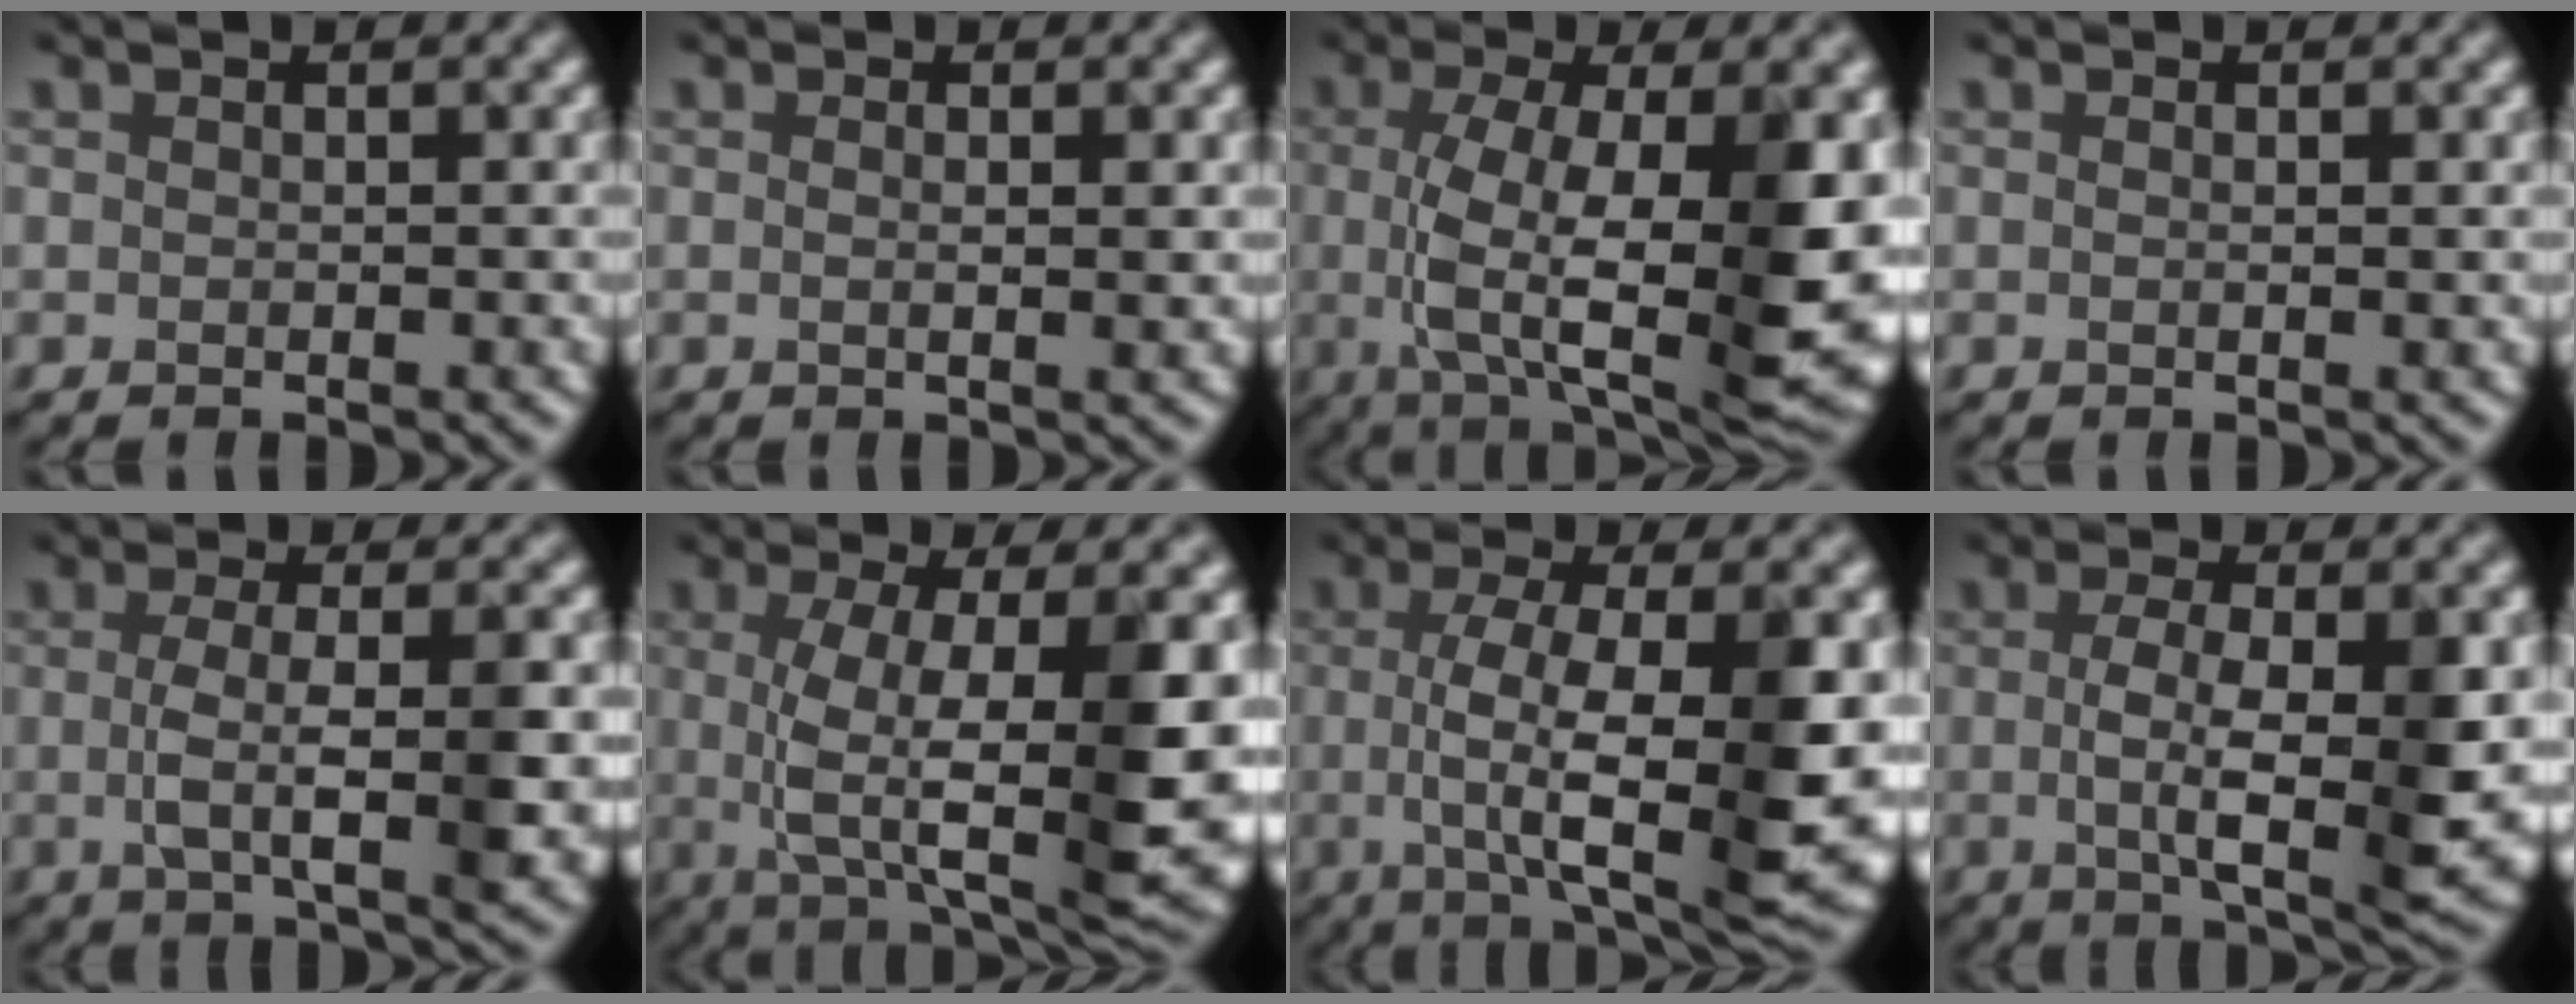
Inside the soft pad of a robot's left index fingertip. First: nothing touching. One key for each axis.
{"total": 1.2, "fx": 0.1, "fy": 0.2, "fz": 1.2, "tx": -0.021, "ty": -0.001, "tz": 0.000}
{"total": 13.2, "fx": -0.7, "fy": 5.0, "fz": 12.2, "tx": -0.194, "ty": -0.021, "tz": -0.011}
{"total": 0.6, "fx": 0.1, "fy": 0.1, "fz": 0.6, "tx": -0.009, "ty": 0.000, "tz": 0.000}
{"total": 6.3, "fx": -0.5, "fy": 1.8, "fz": 6.1, "tx": -0.109, "ty": -0.008, "tz": -0.005}
{"total": 13.4, "fx": -0.2, "fy": 4.4, "fz": 12.7, "tx": -0.193, "ty": -0.017, "tz": -0.003}
{"total": 11.9, "fx": -1.0, "fy": 3.7, "fz": 11.3, "tx": -0.183, "ty": -0.019, "tz": -0.014}
{"total": 8.2, "fx": -0.5, "fy": 2.4, "fz": 7.8, "tx": -0.129, "ty": -0.009, "tz": -0.008}